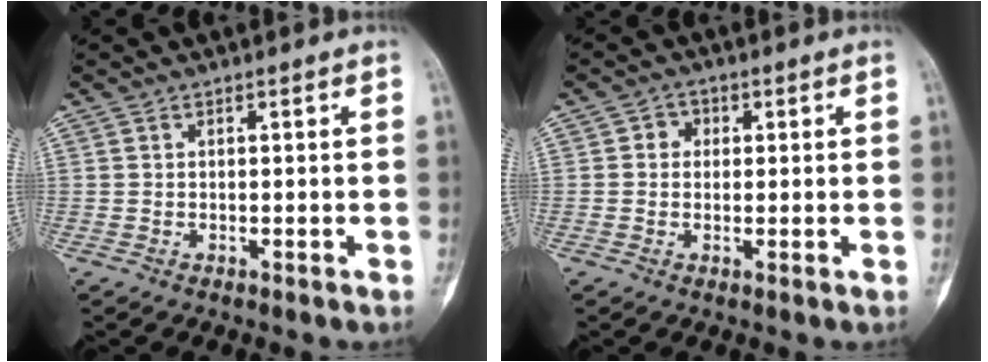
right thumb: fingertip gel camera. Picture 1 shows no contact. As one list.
[{"total": 2.8, "force": [0.5, 2.5, 1.1], "torque": [0.002, 0.005, 0.001]}]